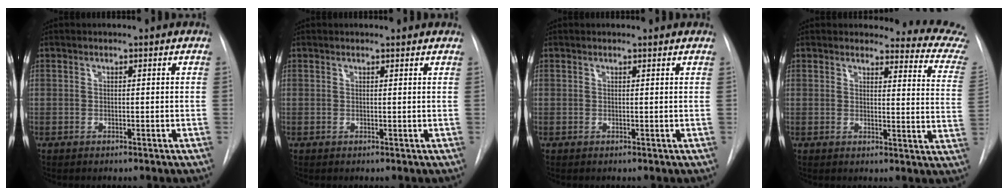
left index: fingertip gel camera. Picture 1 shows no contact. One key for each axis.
{"total": 1.9, "fx": 1.8, "fy": 0.3, "fz": 0.3, "tx": -0.013, "ty": 0.010, "tz": 0.018}
{"total": 1.3, "fx": 1.3, "fy": 0.1, "fz": 0.2, "tx": -0.011, "ty": 0.010, "tz": 0.015}
{"total": 12.6, "fx": 12.6, "fy": 0.8, "fz": 0.6, "tx": 0.028, "ty": -0.121, "tz": 0.098}